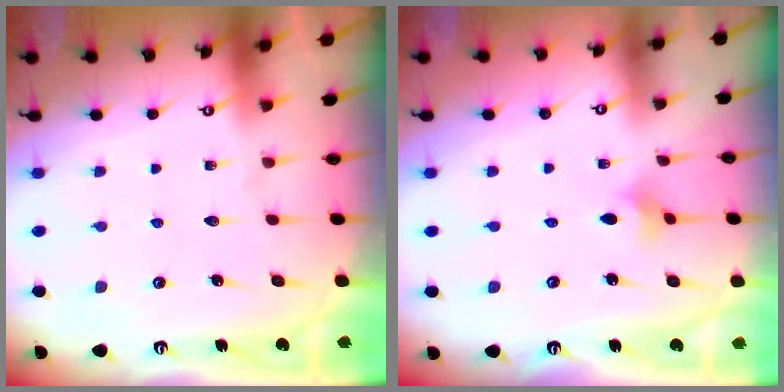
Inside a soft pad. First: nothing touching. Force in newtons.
{"total": 2.6, "press": 2.6, "slide": 0.5}